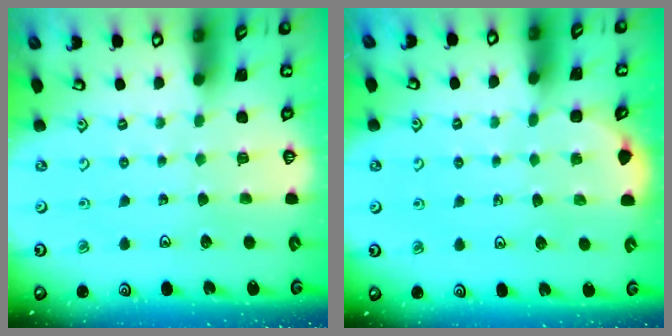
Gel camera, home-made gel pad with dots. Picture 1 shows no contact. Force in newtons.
{"total": 1.8, "press": 1.8, "slide": 0.1}